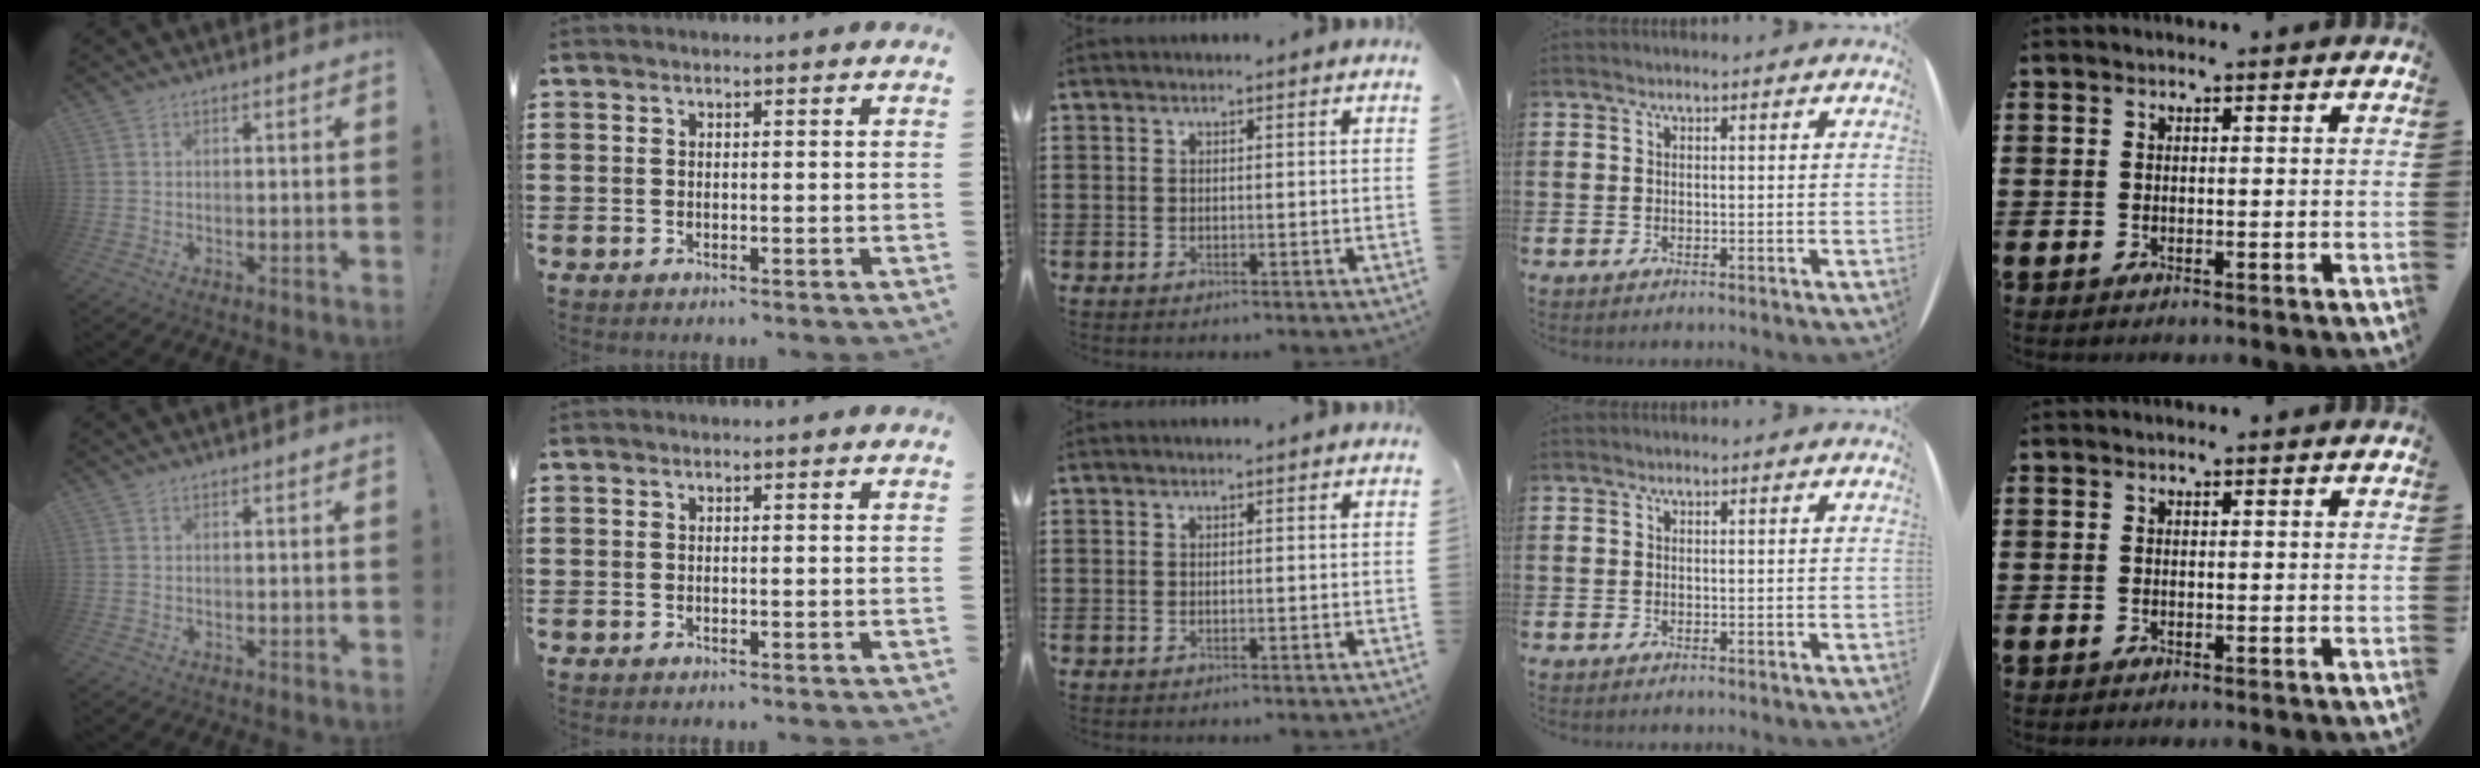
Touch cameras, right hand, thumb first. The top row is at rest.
{}